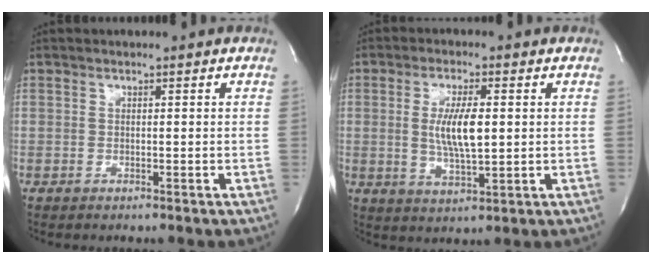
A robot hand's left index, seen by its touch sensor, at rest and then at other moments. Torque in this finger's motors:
{"motor_torque": [0.99, -0.22, 0.32, 0.07]}